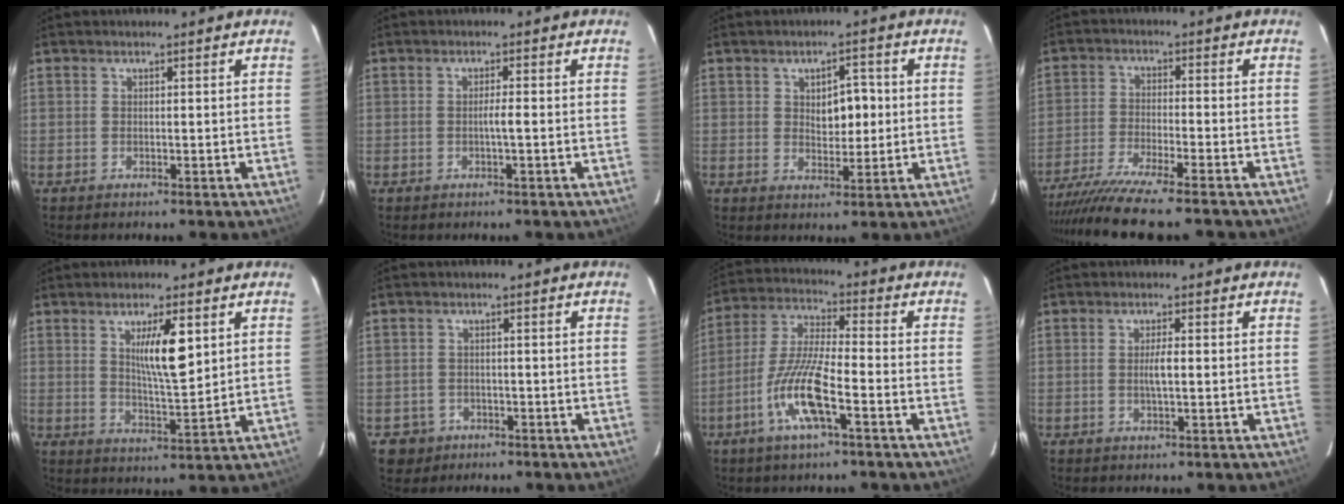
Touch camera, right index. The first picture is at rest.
{"total": 1.6, "force": [-0.4, -0.1, 1.5], "torque": [-0.028, 0.002, -0.007]}
{"total": 5.1, "force": [0.6, 2.7, 4.2], "torque": [-0.060, 0.007, 0.016]}
{"total": 16.0, "force": [-13.8, 0.4, 8.0], "torque": [-0.134, -0.034, -0.221]}
{"total": 7.8, "force": [2.7, 1.3, 7.2], "torque": [-0.123, -0.006, 0.048]}
{"total": 3.9, "force": [-1.8, 3.5, -0.1], "torque": [0.005, 0.012, -0.026]}
{"total": 11.3, "force": [-4.7, 1.5, 10.1], "torque": [-0.210, -0.003, -0.092]}
{"total": 2.7, "force": [-0.2, 0.3, 2.6], "torque": [-0.052, 0.001, -0.004]}